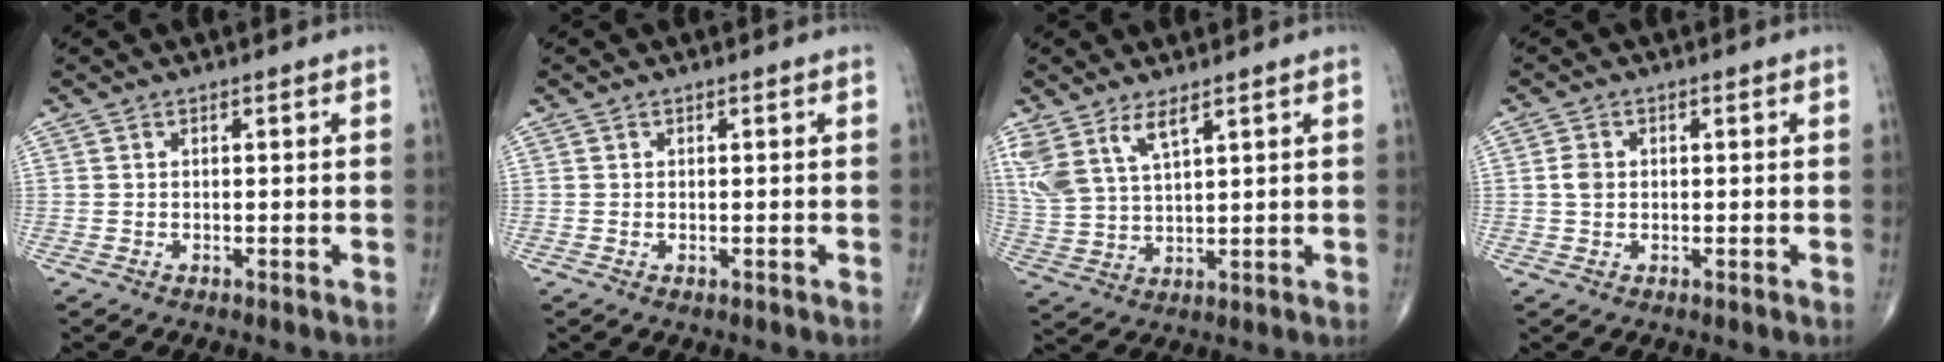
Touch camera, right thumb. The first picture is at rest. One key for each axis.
{"total": 0.5, "fx": -0.1, "fy": 0.3, "fz": 0.4, "tx": -0.008, "ty": -0.001, "tz": -0.001}
{"total": 8.4, "fx": 5.3, "fy": 3.2, "fz": 5.8, "tx": -0.125, "ty": -0.015, "tz": 0.117}
{"total": 2.3, "fx": 0.1, "fy": 1.8, "fz": 1.4, "tx": -0.023, "ty": 0.003, "tz": 0.000}